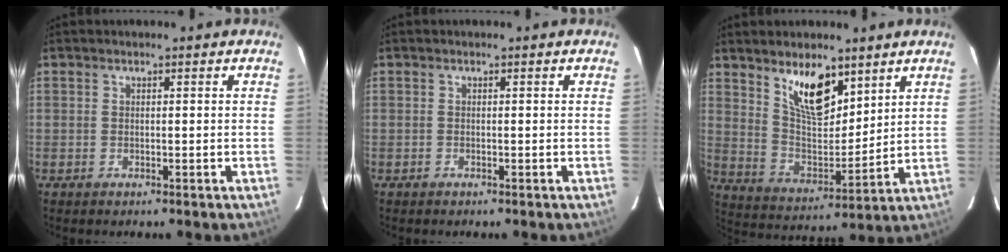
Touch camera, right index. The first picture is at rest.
{"total": 0.0}
{"total": 12.2, "force": [7.7, 5.1, 7.9], "torque": [-0.136, -0.006, 0.151]}